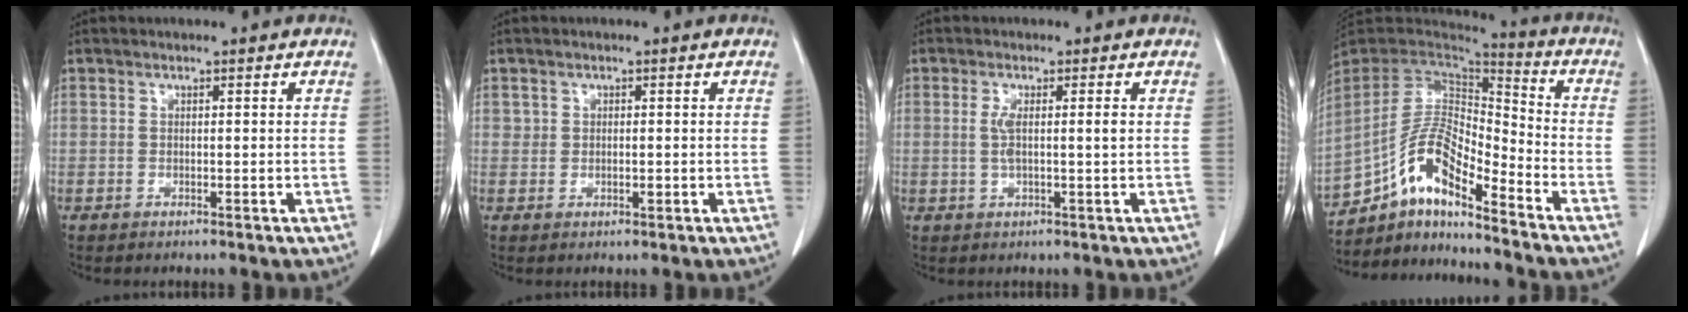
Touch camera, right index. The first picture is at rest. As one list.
[{"total": 1.2, "force": [0.0, 1.0, 0.8], "torque": [-0.012, 0.002, 0.001]}, {"total": 3.1, "force": [0.3, 0.3, 3.1], "torque": [-0.061, 0.002, 0.006]}, {"total": 13.3, "force": [-8.9, 3.5, 9.2], "torque": [-0.183, 0.026, -0.161]}]